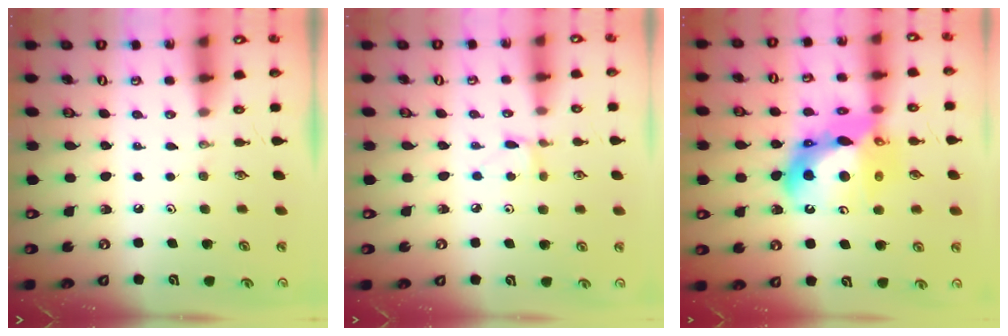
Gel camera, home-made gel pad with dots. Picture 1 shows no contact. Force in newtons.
{"total": 3.5, "press": 3.5, "slide": 0.4}
{"total": 18.2, "press": 18.1, "slide": 2.0}